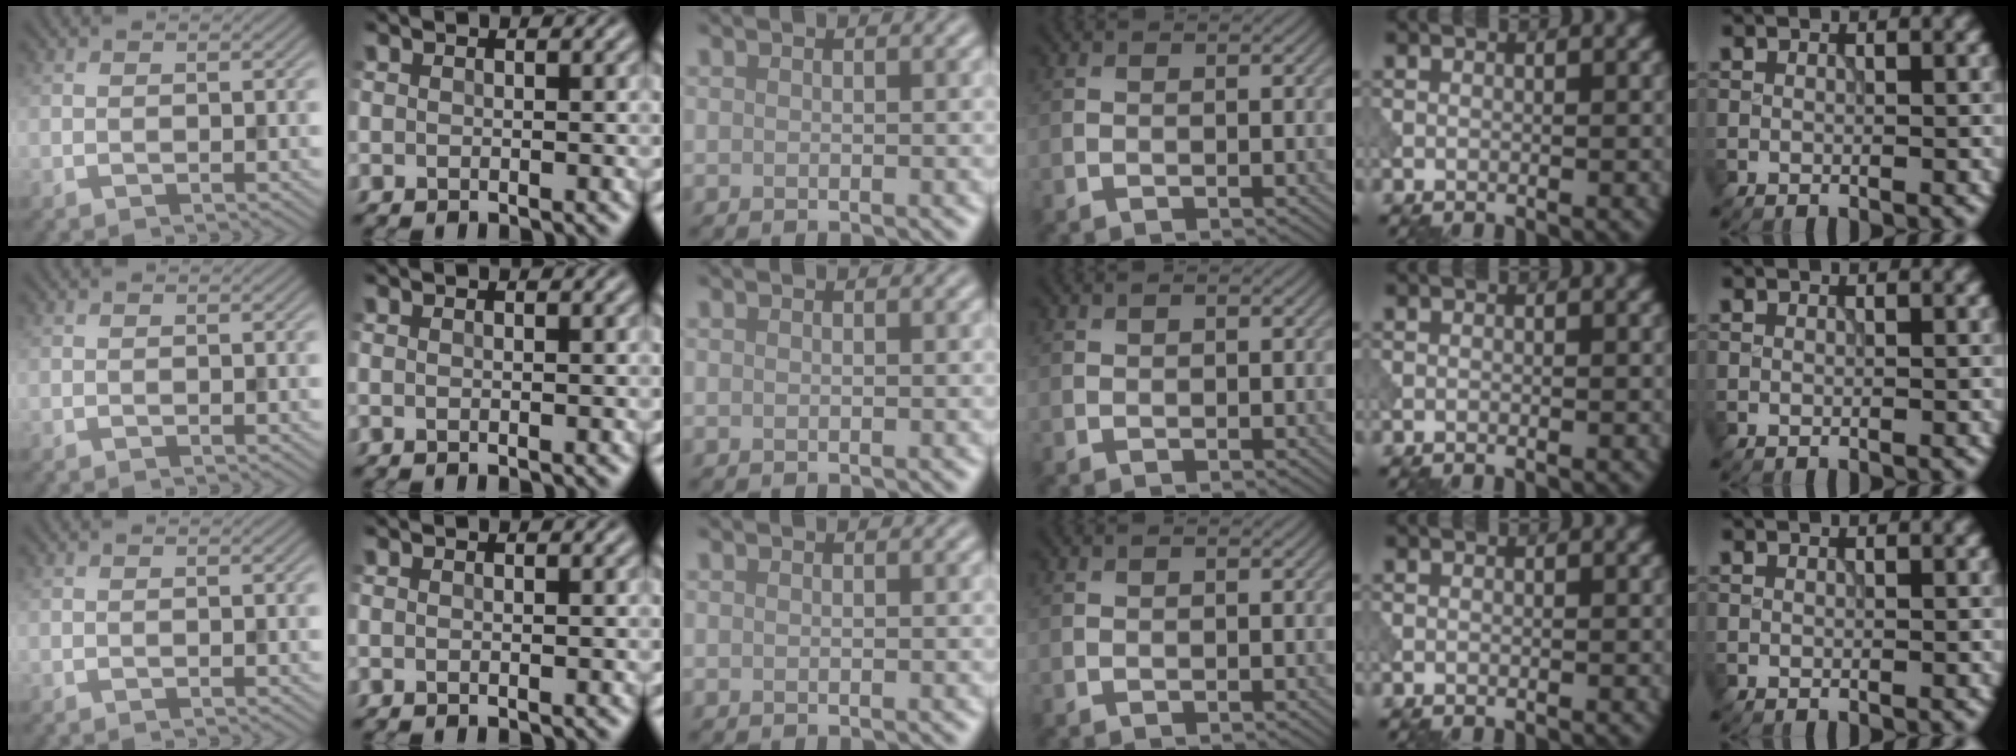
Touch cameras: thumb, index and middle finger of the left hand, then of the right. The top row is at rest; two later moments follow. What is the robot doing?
{"motion": "extract", "object": "peg toy"}